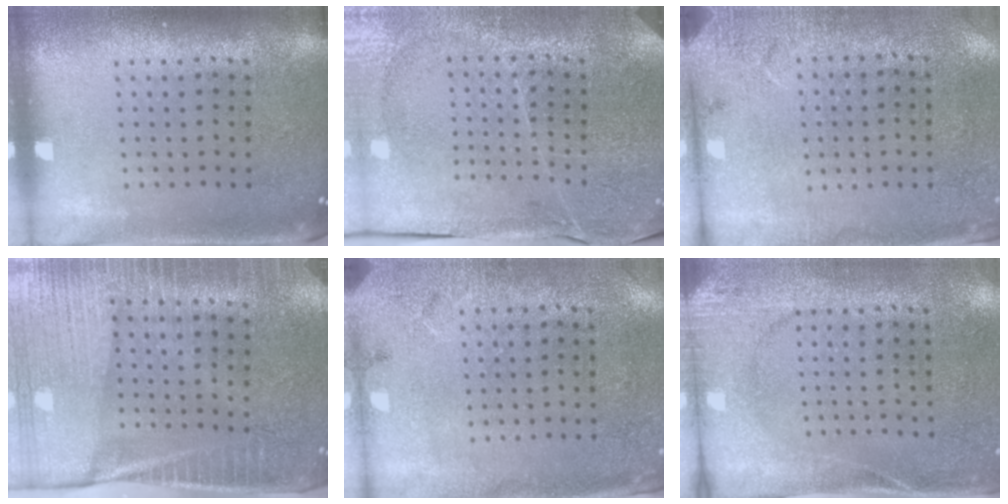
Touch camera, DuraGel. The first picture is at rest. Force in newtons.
{"total": 3.3, "press": 3.2, "slide": 0.6}
{"total": 2.8, "press": 2.2, "slide": 1.6}
{"total": 4.2, "press": 3.6, "slide": 2.1}
{"total": 2.7, "press": 2.2, "slide": 1.7}
{"total": 2.7, "press": 2.0, "slide": 1.7}